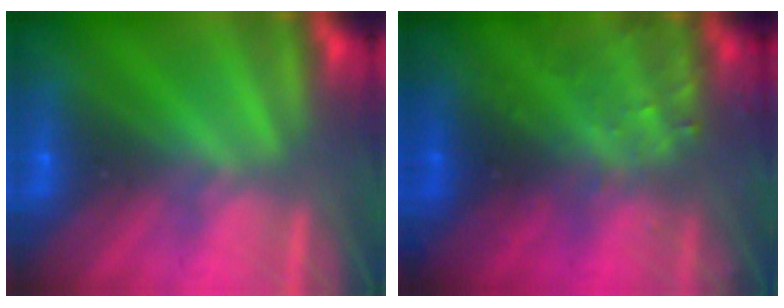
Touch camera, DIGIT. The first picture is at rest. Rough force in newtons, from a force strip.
{"total": 6.6}